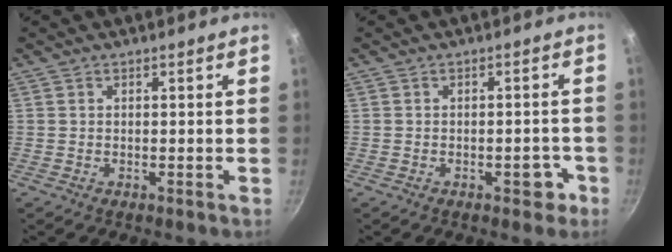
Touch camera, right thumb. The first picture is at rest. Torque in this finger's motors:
{"motor_torque": [0.74, 0.46, 0.73, -0.33, -0.01]}